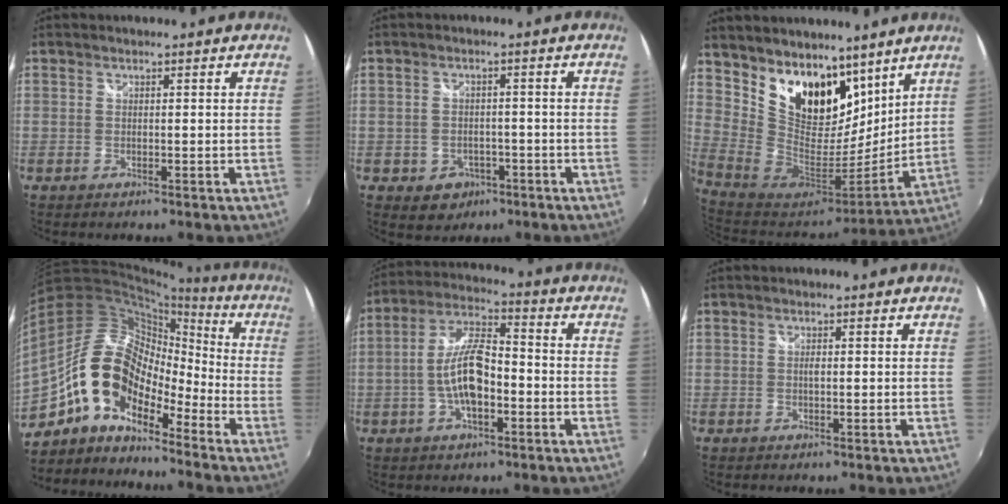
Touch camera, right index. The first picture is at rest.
{"total": 5.3, "force": [-2.3, 4.4, 1.6], "torque": [-0.045, 0.006, -0.022]}
{"total": 19.1, "force": [11.8, 11.6, 9.6], "torque": [-0.201, 0.003, 0.227]}
{"total": 14.5, "force": [-9.0, 7.7, 8.3], "torque": [-0.140, 0.011, -0.178]}
{"total": 10.7, "force": [-2.9, 4.1, 9.4], "torque": [-0.193, 0.010, -0.054]}
{"total": 0.8, "force": [-0.1, 0.2, 0.8], "torque": [-0.014, 0.001, -0.003]}